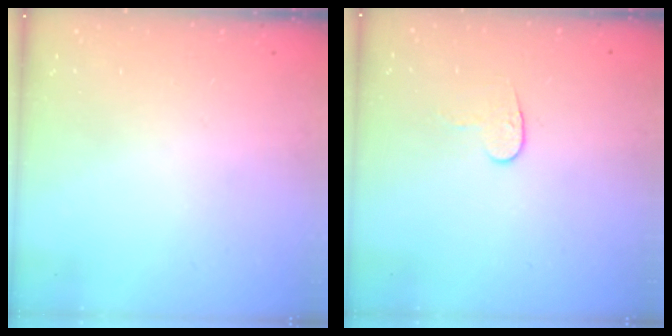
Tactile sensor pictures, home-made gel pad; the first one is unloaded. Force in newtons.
{"total": 6.0, "press": 6.0, "slide": 0.4}